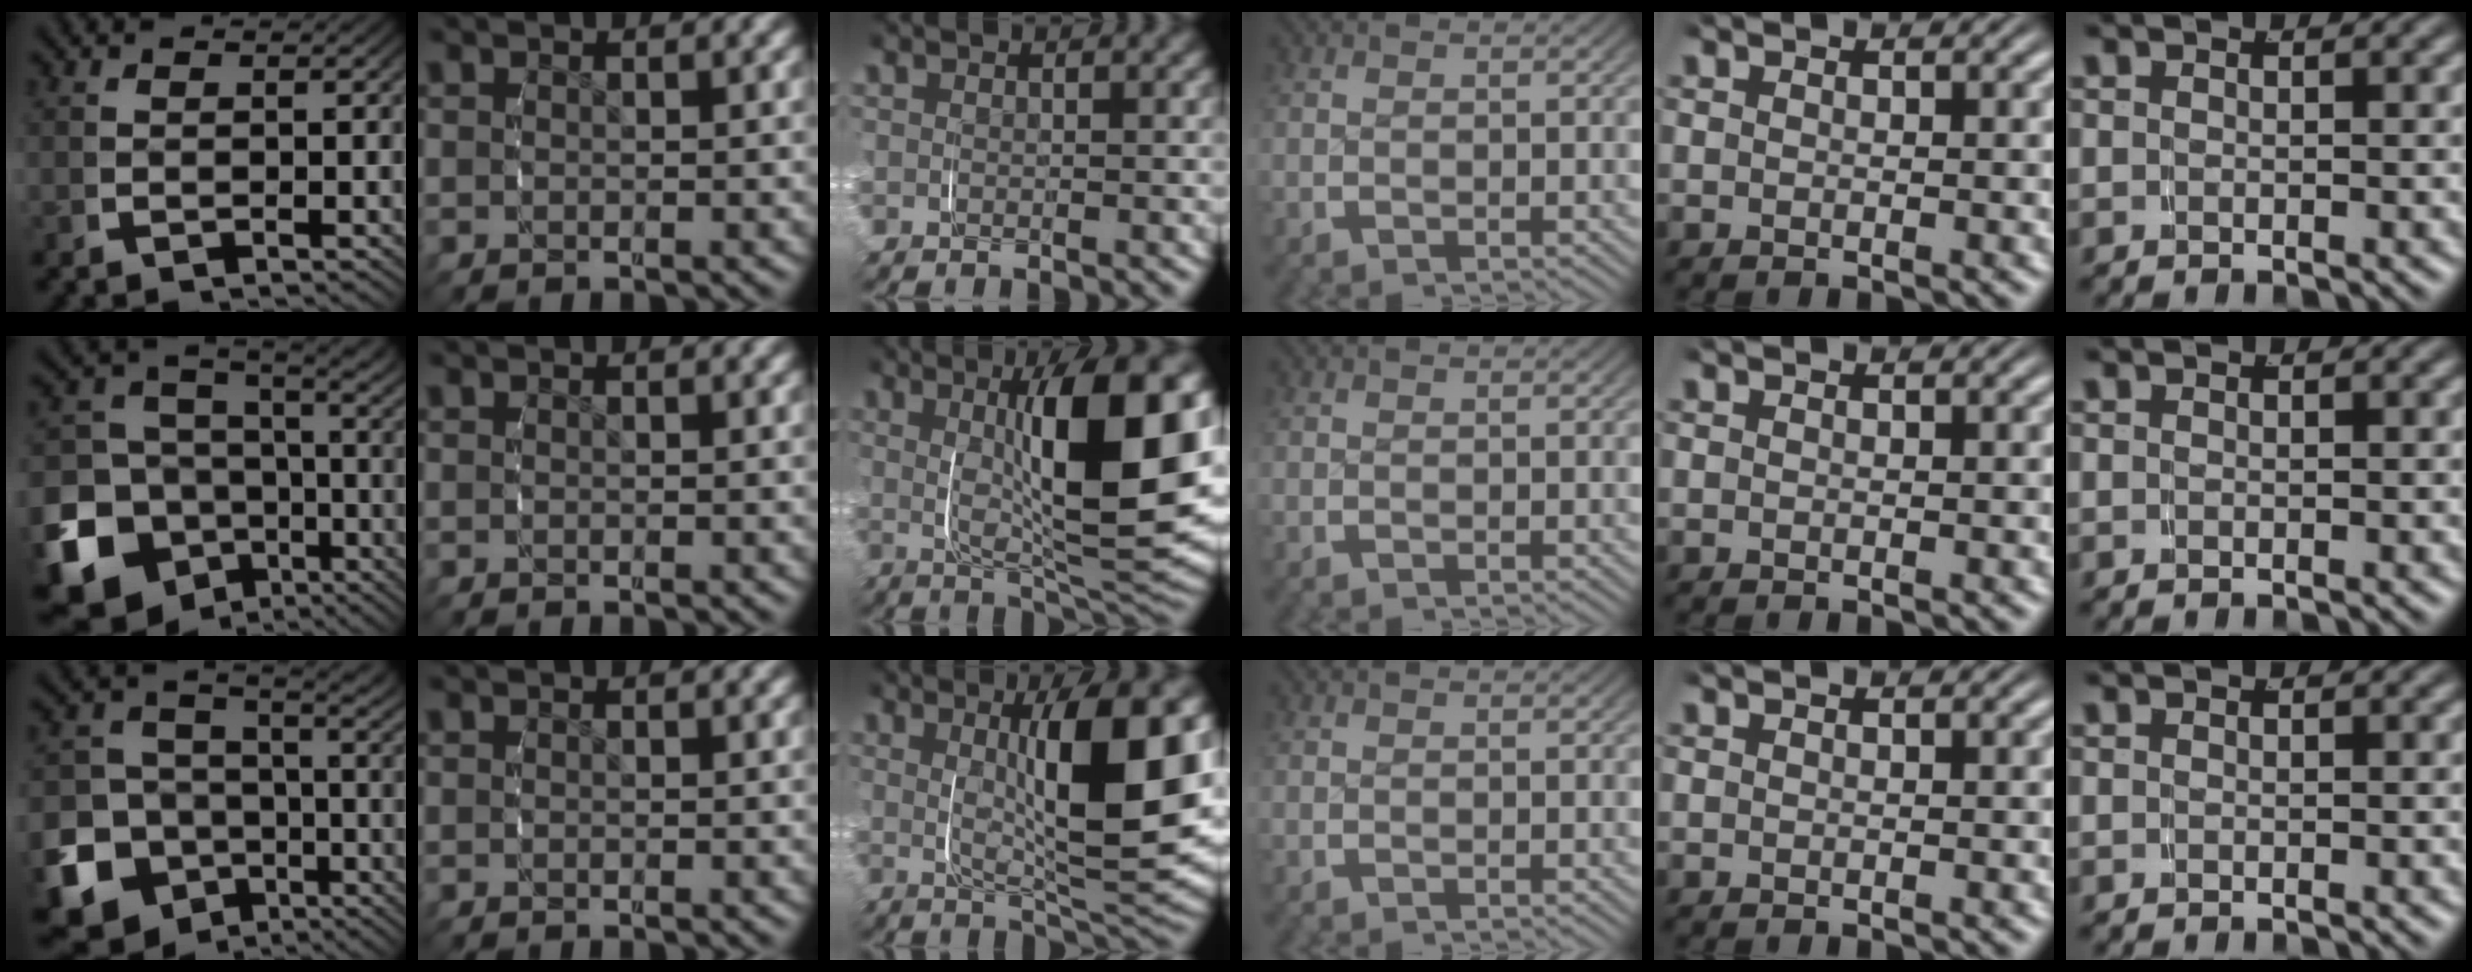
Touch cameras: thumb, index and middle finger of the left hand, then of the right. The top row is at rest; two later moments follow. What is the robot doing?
{"motion": "grasp_and_lifting", "object": "ribbon"}